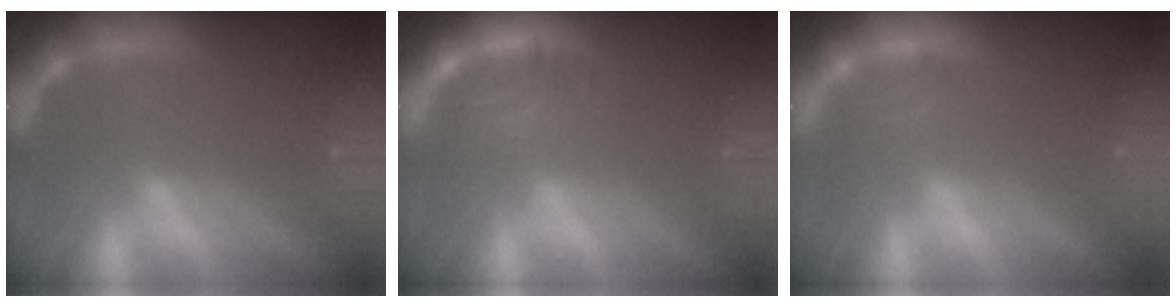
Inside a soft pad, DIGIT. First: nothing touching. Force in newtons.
{"total": 2.9}
{"total": 0.9}